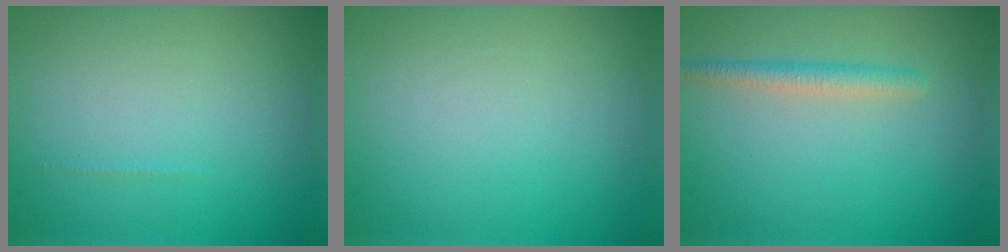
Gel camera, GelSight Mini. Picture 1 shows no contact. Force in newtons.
{"total": 0.0}
{"total": 1.8, "press": 1.8, "slide": 0.1}